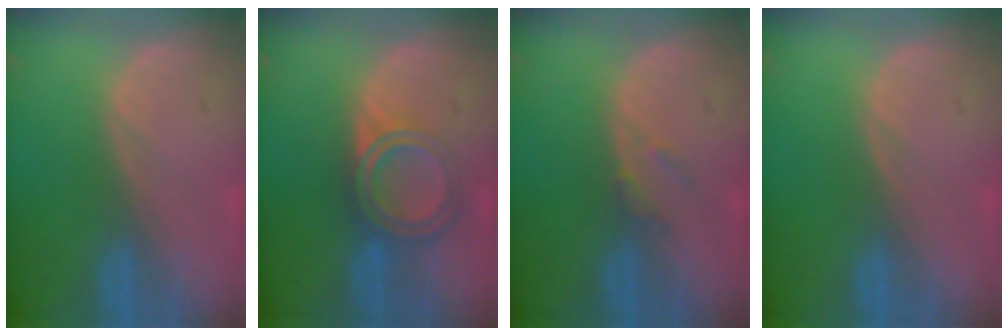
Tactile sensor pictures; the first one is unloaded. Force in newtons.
{"total": 6.4, "press": 5.4, "slide": 3.4}
{"total": 1.6, "press": 1.6, "slide": 0.2}
{"total": 0.0}